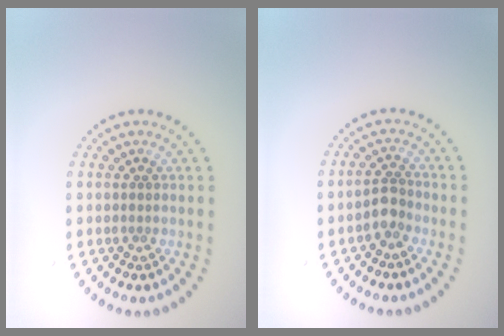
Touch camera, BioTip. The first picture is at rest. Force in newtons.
{"total": 1.8, "press": 1.5, "slide": 1.0}